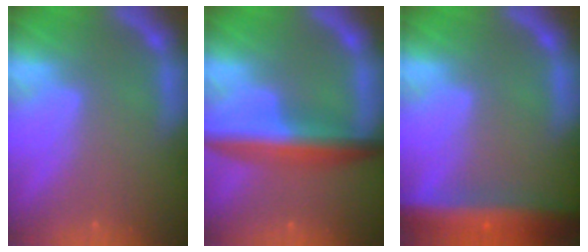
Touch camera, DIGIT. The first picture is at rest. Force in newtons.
{"total": 6.6}
{"total": 8.6}